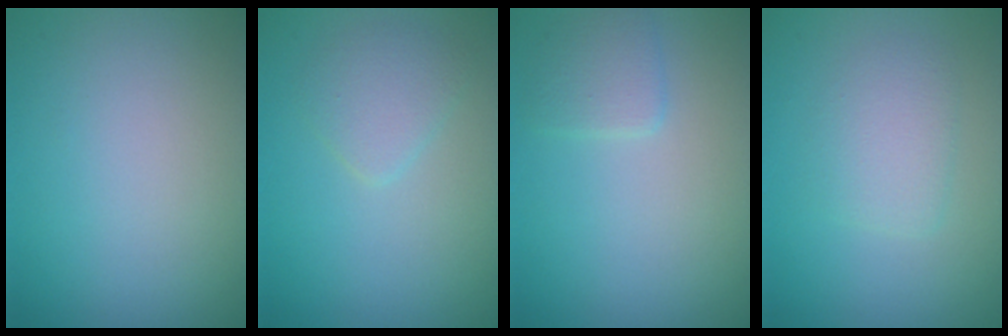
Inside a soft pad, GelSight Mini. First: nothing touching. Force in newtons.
{"total": 1.9, "press": 1.9, "slide": 0.1}
{"total": 1.6, "press": 1.6, "slide": 0.1}
{"total": 2.1, "press": 2.1, "slide": 0.1}